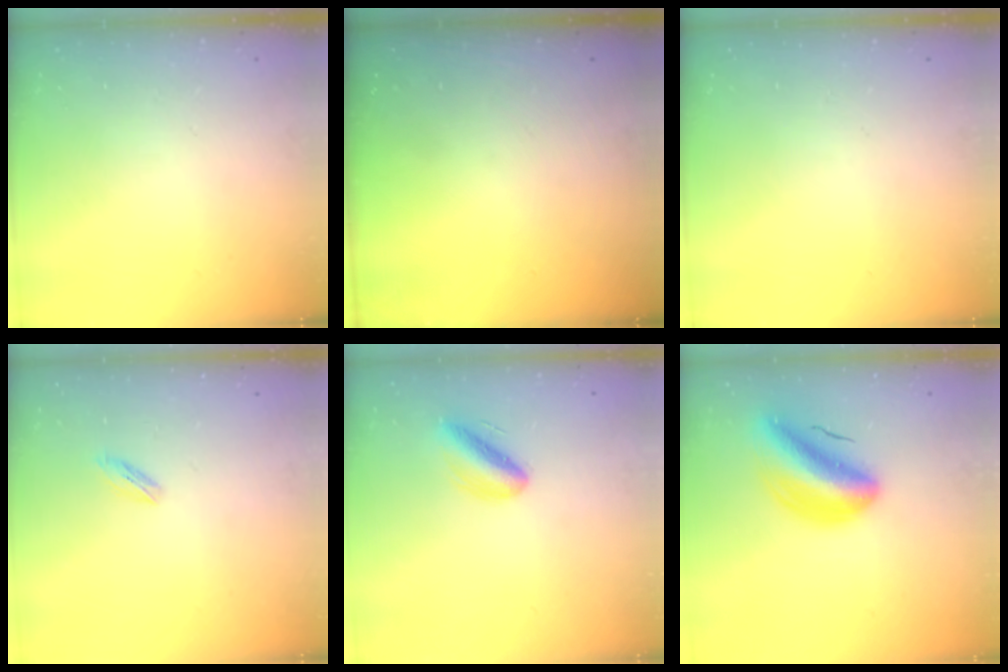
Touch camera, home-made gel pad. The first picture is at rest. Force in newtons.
{"total": 0.0}
{"total": 0.0}
{"total": 3.5, "press": 3.4, "slide": 0.9}
{"total": 8.3, "press": 8.0, "slide": 2.1}
{"total": 11.6, "press": 11.1, "slide": 3.3}